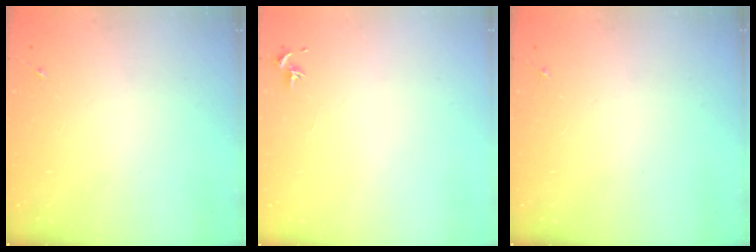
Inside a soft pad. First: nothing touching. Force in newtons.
{"total": 0.7, "press": 0.7, "slide": 0.3}
{"total": 0.0}